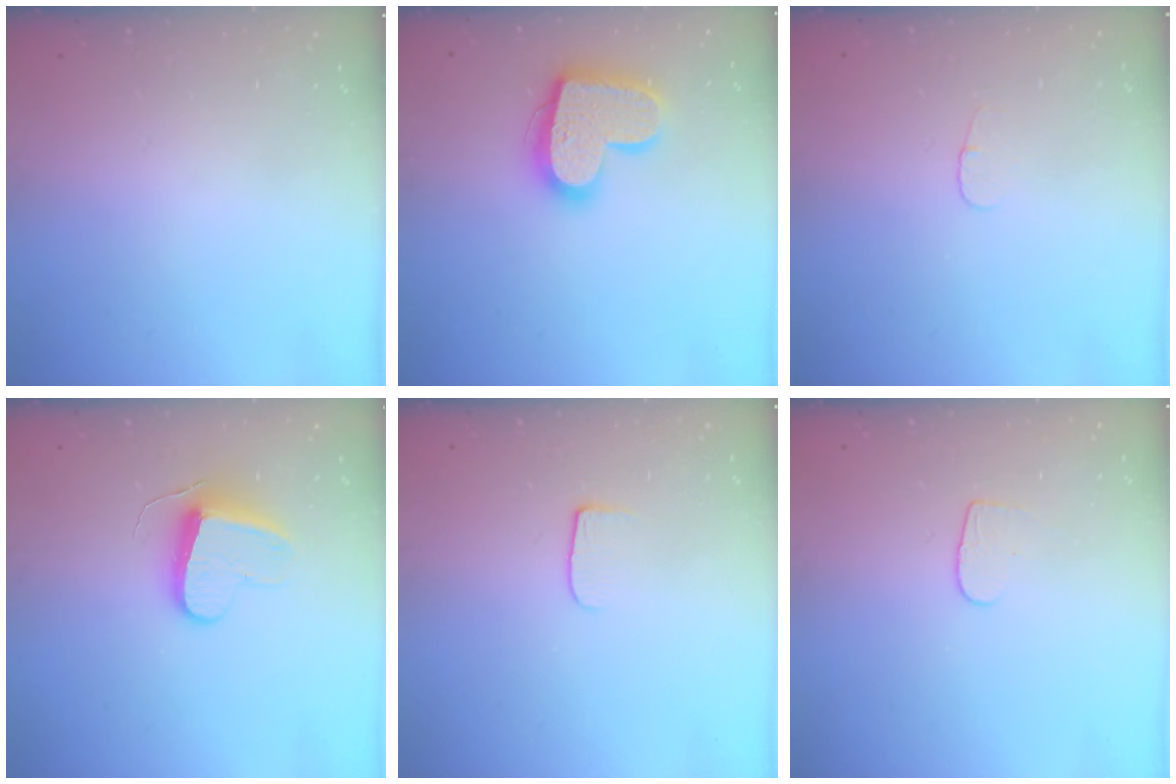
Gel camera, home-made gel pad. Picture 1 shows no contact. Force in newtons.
{"total": 17.3, "press": 17.3, "slide": 1.1}
{"total": 3.4, "press": 3.3, "slide": 0.4}
{"total": 9.6, "press": 9.5, "slide": 0.6}
{"total": 6.5, "press": 6.5, "slide": 0.7}
{"total": 3.9, "press": 3.9, "slide": 0.4}